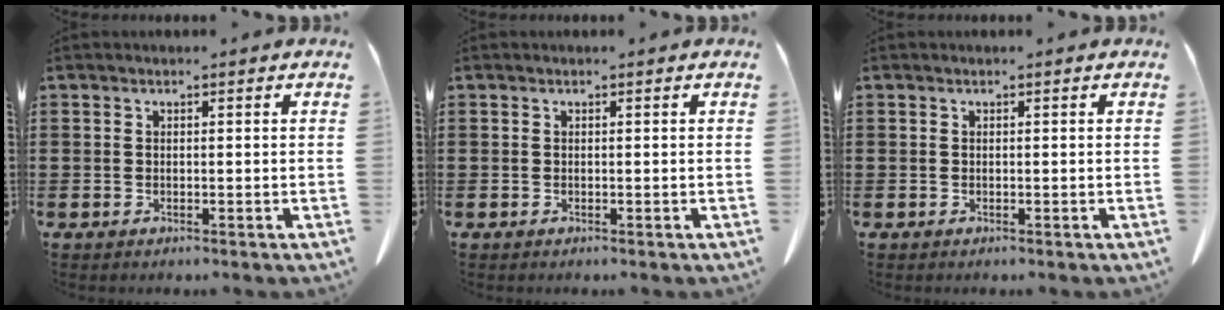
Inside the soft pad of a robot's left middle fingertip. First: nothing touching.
{"total": 0.0}
{"total": 0.0}